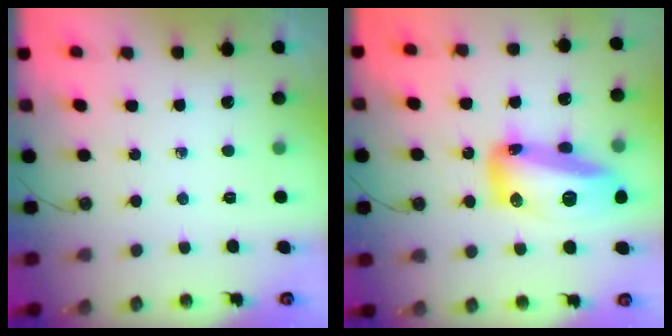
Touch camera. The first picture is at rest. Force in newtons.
{"total": 19.2, "press": 19.0, "slide": 2.6}